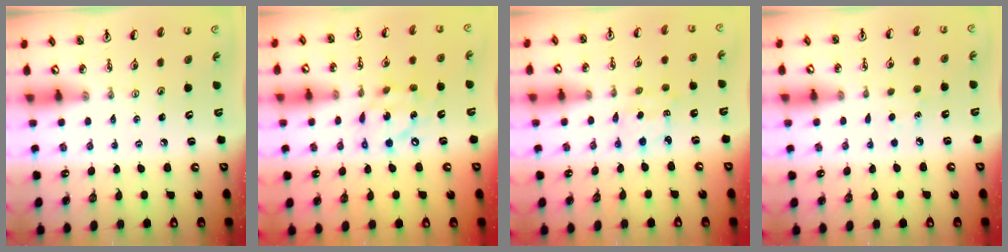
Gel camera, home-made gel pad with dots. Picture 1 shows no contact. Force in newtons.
{"total": 12.3, "press": 12.3, "slide": 1.1}
{"total": 2.2, "press": 2.1, "slide": 0.5}
{"total": 5.1, "press": 5.1, "slide": 0.6}